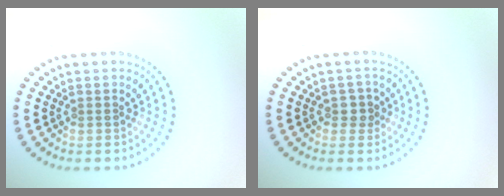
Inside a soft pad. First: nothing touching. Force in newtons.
{"total": 1.4, "press": 1.3, "slide": 0.4}